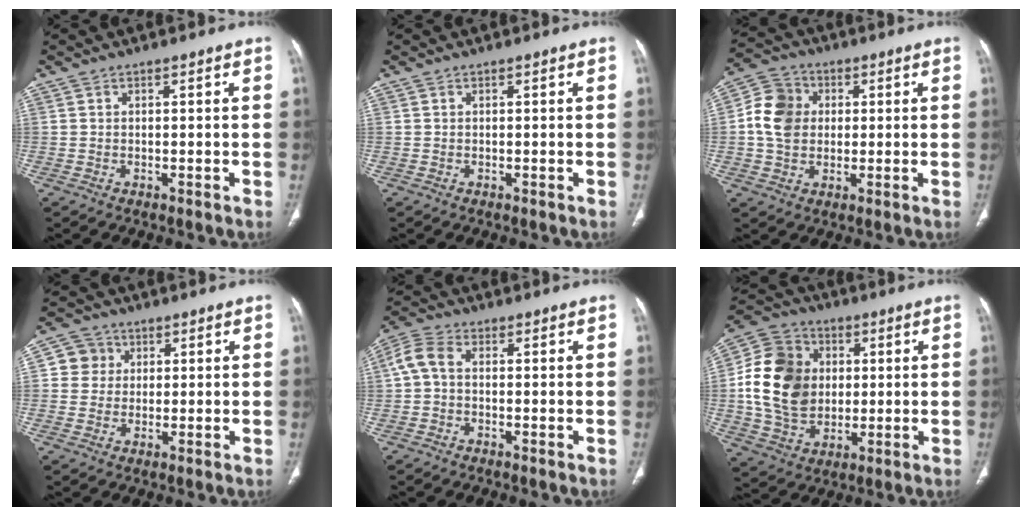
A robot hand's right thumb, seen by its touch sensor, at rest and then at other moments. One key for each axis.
{"total": 0.0}
{"total": 9.3, "fx": 0.7, "fy": 7.7, "fz": 5.2, "tx": -0.087, "ty": 0.015, "tz": 0.005}
{"total": 5.0, "fx": 1.2, "fy": 4.7, "fz": 0.9, "tx": 0.012, "ty": 0.004, "tz": 0.017}
{"total": 4.7, "fx": -0.1, "fy": 2.8, "fz": 3.7, "tx": -0.083, "ty": 0.012, "tz": -0.013}
{"total": 17.3, "fx": 1.4, "fy": 13.7, "fz": 10.4, "tx": -0.181, "ty": 0.009, "tz": 0.029}